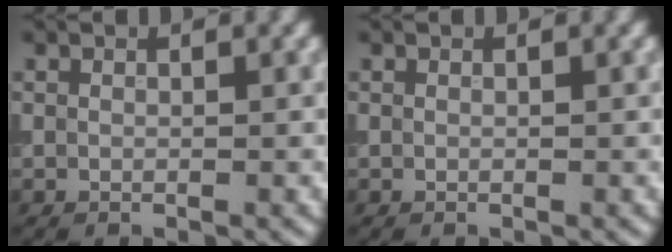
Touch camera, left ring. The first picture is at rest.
{"total": 0.0}